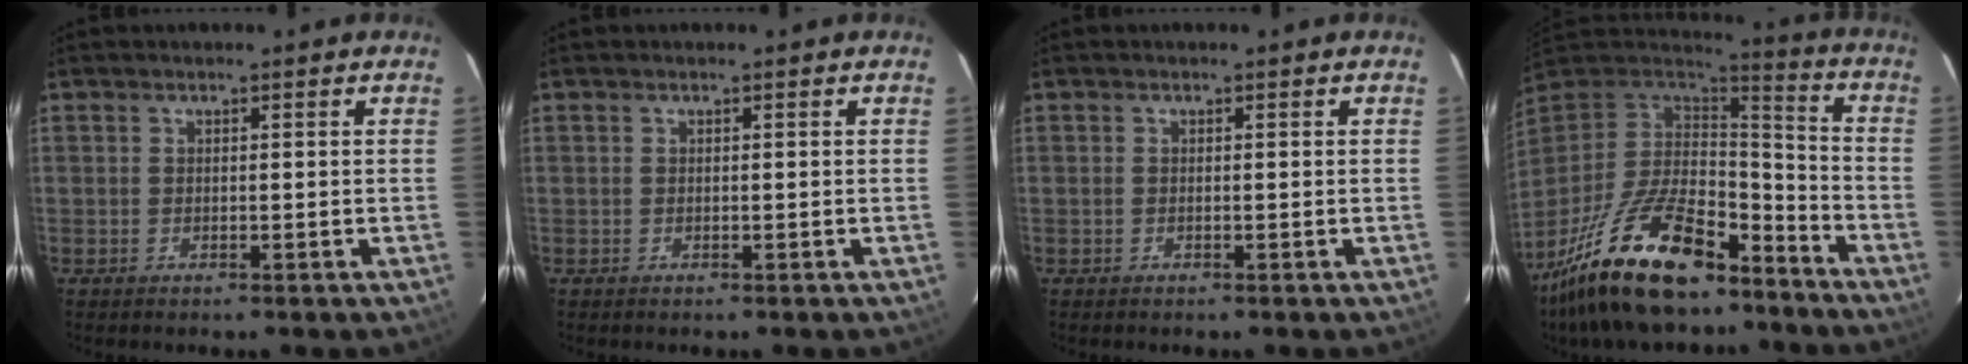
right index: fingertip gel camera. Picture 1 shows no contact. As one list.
[{"total": 0.0}, {"total": 0.0}, {"total": 25.9, "force": [-17.6, 10.3, 16.0], "torque": [-0.316, -0.020, -0.287]}]